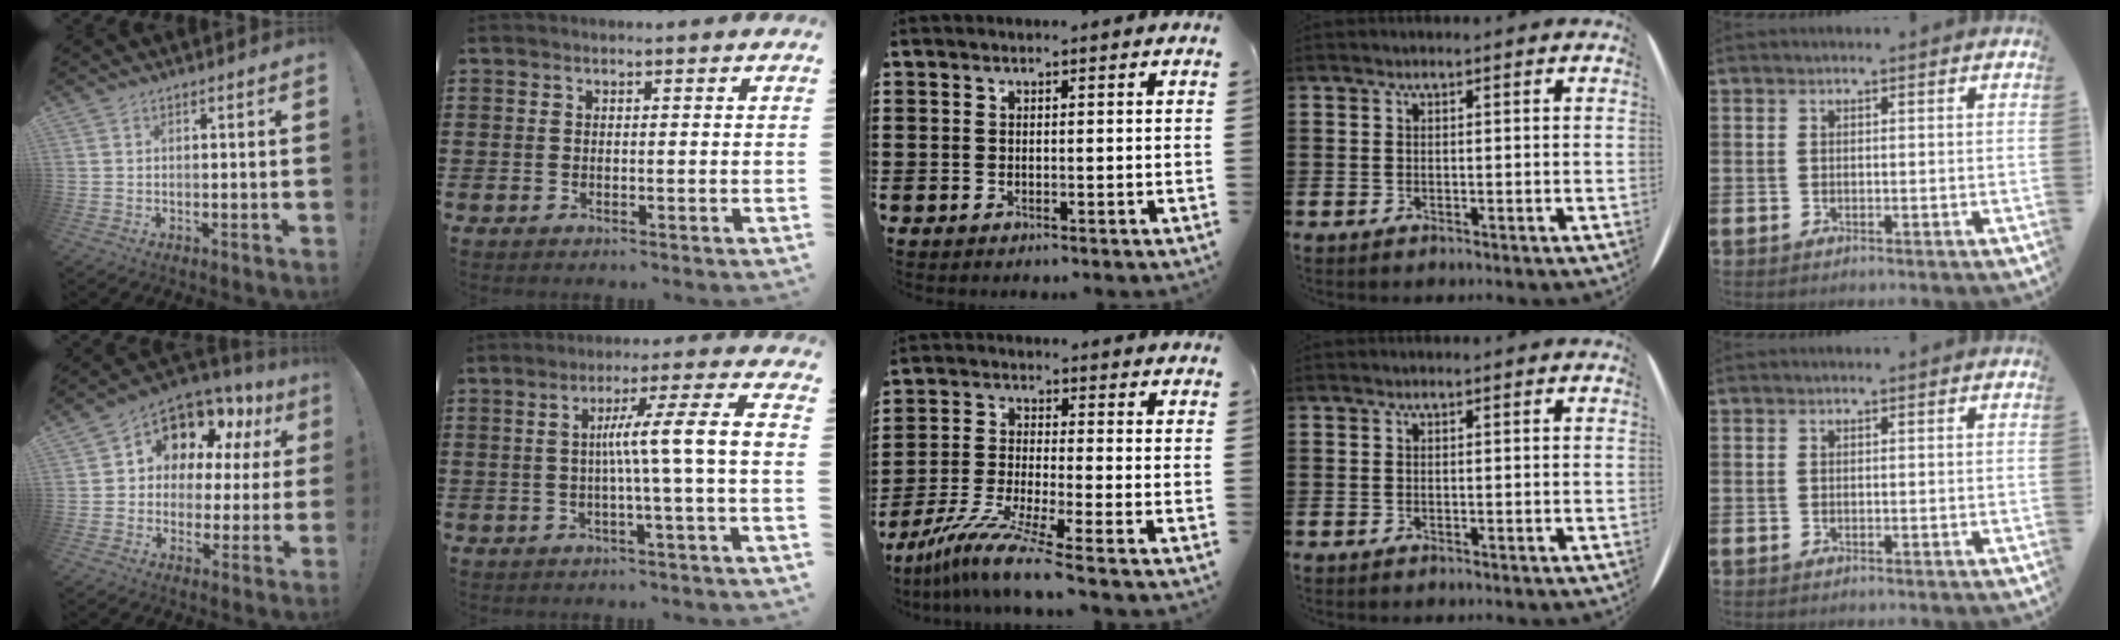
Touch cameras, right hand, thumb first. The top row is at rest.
{"thumb": {"total": 11.2, "force": [6.4, 7.5, 5.3], "torque": [-0.084, -0.056, 0.118]}, "index": {"total": 8.1, "force": [-0.4, -0.9, 8.1], "torque": [-0.147, -0.003, -0.018]}, "middle": {"total": 7.7, "force": [-6.0, -0.3, 4.7], "torque": [-0.100, -0.017, -0.118]}}